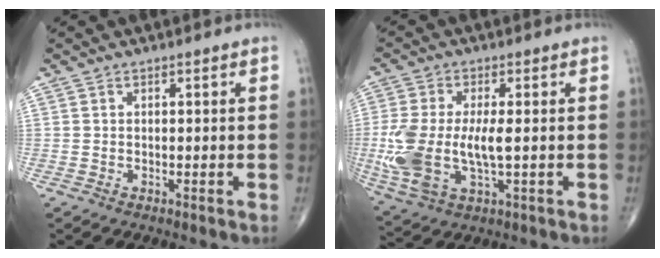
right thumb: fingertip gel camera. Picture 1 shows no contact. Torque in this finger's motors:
{"motor_torque": [2.03, 1.33, 1.34, 0.02, 0.21]}